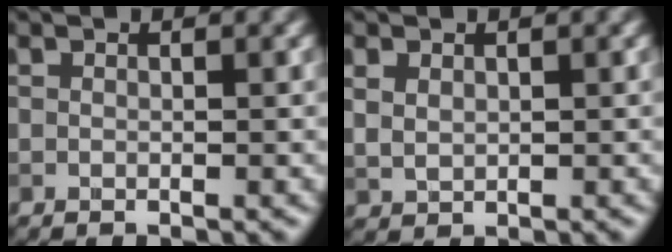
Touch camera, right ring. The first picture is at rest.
{"total": 1.6, "force": [0.6, 1.2, 0.9], "torque": [-0.020, -0.001, 0.017]}